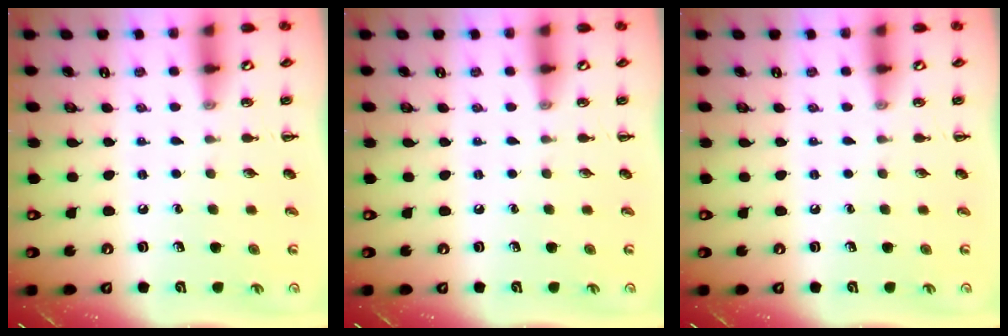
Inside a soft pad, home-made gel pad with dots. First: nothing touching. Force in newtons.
{"total": 0.0}
{"total": 0.0}